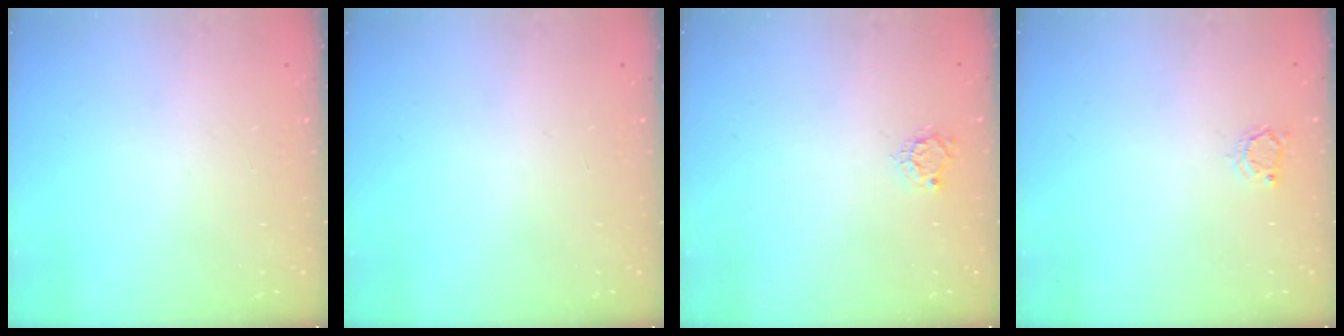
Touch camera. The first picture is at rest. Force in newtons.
{"total": 0.0}
{"total": 5.2, "press": 5.2, "slide": 0.4}
{"total": 2.9, "press": 2.9, "slide": 0.3}